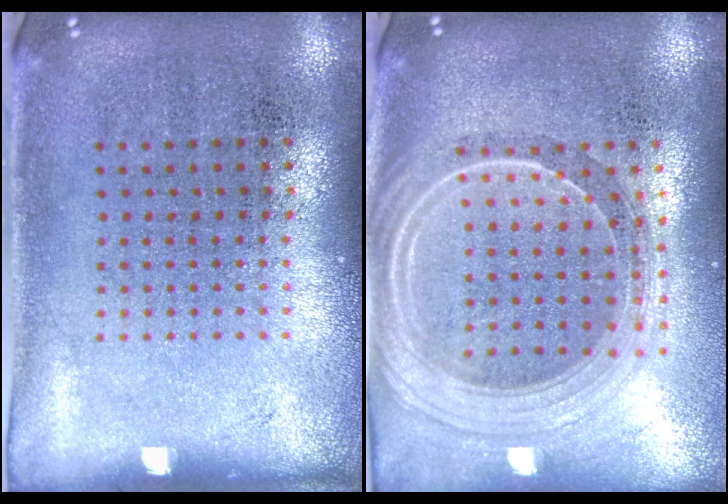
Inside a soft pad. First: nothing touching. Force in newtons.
{"total": 2.3, "press": 2.0, "slide": 1.1}